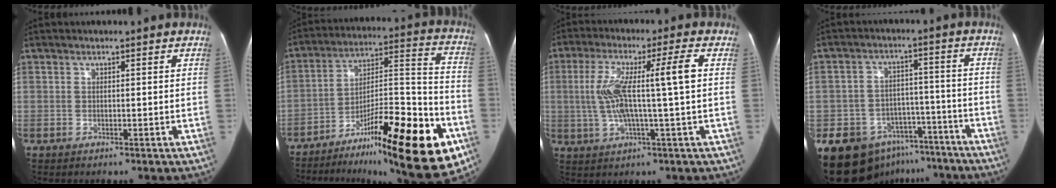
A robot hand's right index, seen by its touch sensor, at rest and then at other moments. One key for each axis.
{"total": 26.8, "fx": -14.5, "fy": 4.4, "fz": 22.1, "tx": -0.271, "ty": 0.005, "tz": -0.219}
{"total": 10.9, "fx": 0.8, "fy": -0.2, "fz": 10.9, "tx": -0.211, "ty": 0.020, "tz": 0.013}
{"total": 15.4, "fx": -10.4, "fy": 10.4, "fz": 4.6, "tx": -0.072, "ty": 0.047, "tz": -0.140}